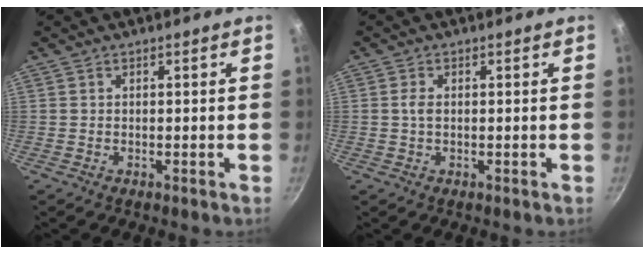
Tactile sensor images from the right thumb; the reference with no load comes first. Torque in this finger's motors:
{"motor_torque": [0.20, 0.66, 0.69, 0.10, 0.05]}